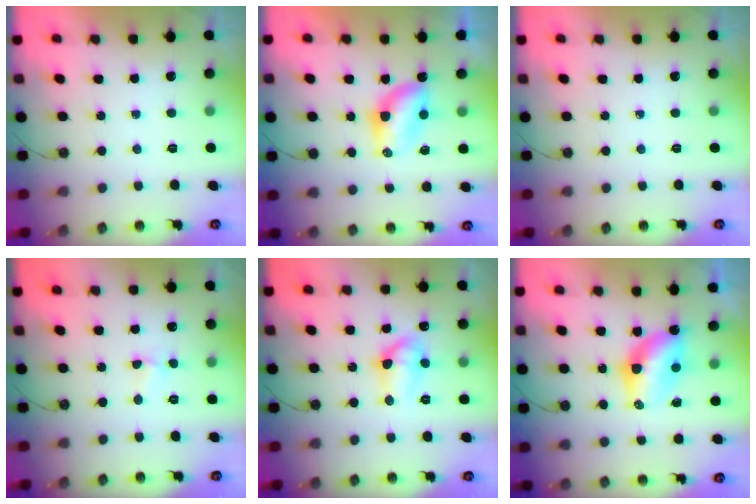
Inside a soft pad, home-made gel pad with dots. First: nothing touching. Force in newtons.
{"total": 6.3, "press": 6.3, "slide": 0.3}
{"total": 0.0}
{"total": 2.4, "press": 2.4, "slide": 0.4}
{"total": 9.2, "press": 9.2, "slide": 0.8}
{"total": 9.0, "press": 9.0, "slide": 0.8}